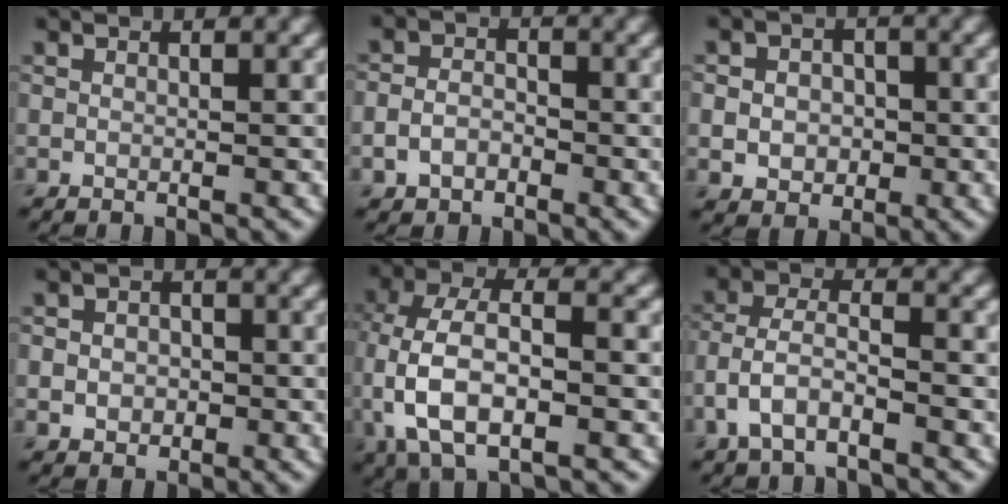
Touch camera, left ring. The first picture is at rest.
{"total": 2.4, "force": [-1.1, 1.8, 1.2], "torque": [-0.023, 0.002, -0.025]}
{"total": 4.1, "force": [-0.3, 3.4, 2.3], "torque": [-0.028, -0.003, -0.014]}
{"total": 2.7, "force": [-0.4, 2.3, 1.4], "torque": [-0.011, -0.003, -0.013]}
{"total": 9.6, "force": [-1.2, 5.2, 7.9], "torque": [-0.165, 0.005, -0.032]}
{"total": 4.0, "force": [-2.2, 1.9, 2.8], "torque": [-0.056, 0.007, -0.051]}